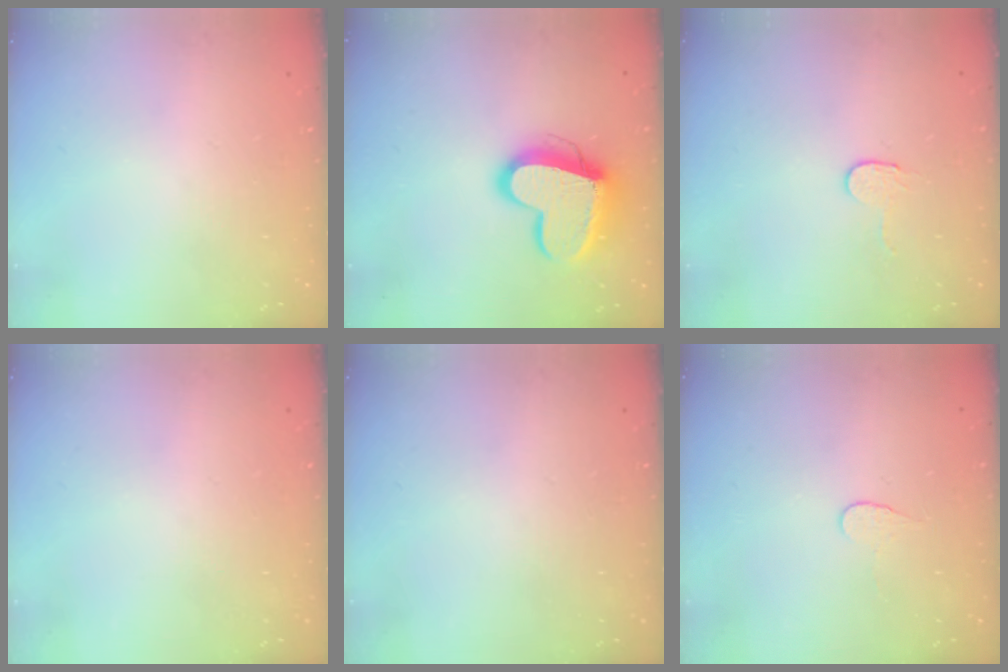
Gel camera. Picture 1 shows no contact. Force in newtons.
{"total": 15.0, "press": 14.9, "slide": 1.6}
{"total": 2.7, "press": 2.7, "slide": 0.2}
{"total": 0.0}
{"total": 0.0}
{"total": 3.9, "press": 3.9, "slide": 0.4}